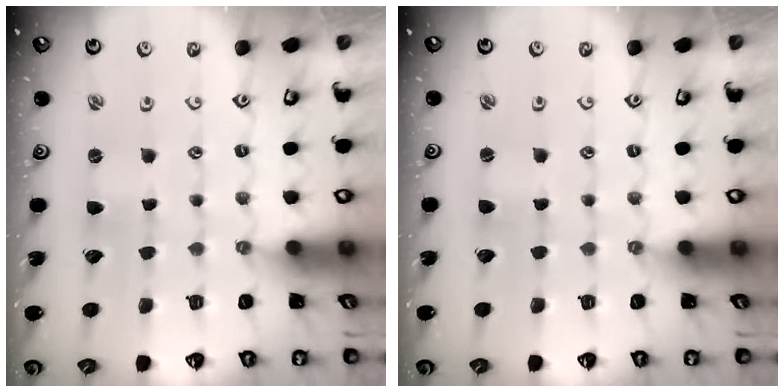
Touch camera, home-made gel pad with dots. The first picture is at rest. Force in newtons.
{"total": 0.9, "press": 0.9, "slide": 0.2}